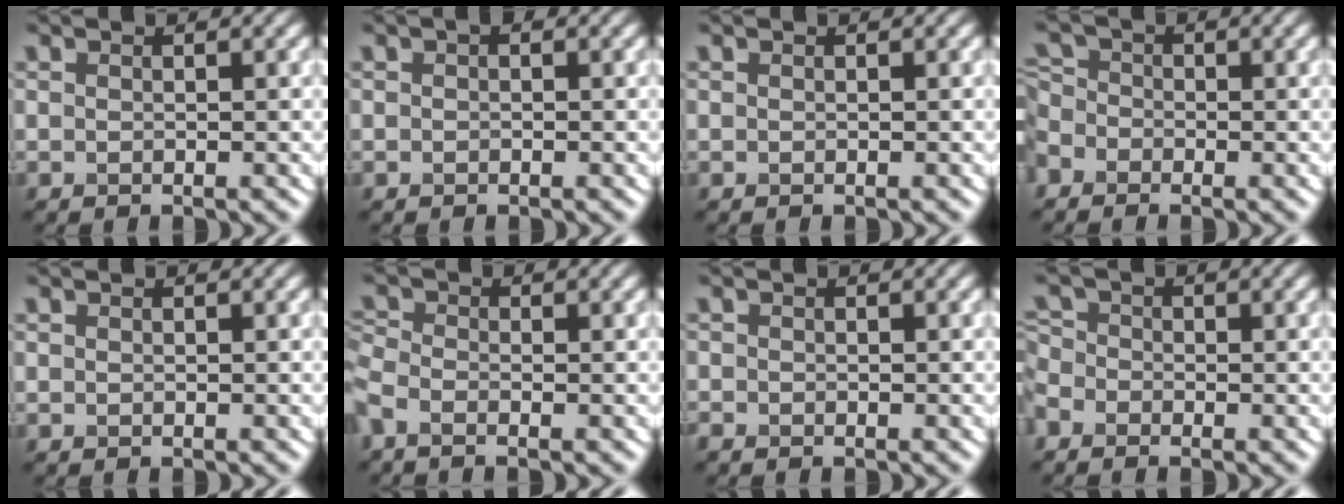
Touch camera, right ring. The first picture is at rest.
{"total": 0.6, "force": [0.1, 0.4, 0.4], "torque": [-0.003, 0.000, -0.001]}
{"total": 0.0}
{"total": 2.8, "force": [-1.7, 2.0, 1.1], "torque": [-0.029, 0.003, -0.040]}
{"total": 0.0}
{"total": 2.2, "force": [-1.3, 1.1, 1.4], "torque": [-0.042, -0.008, -0.042]}
{"total": 0.5, "force": [-0.5, 0.2, 0.1], "torque": [0.000, -0.004, -0.010]}
{"total": 2.1, "force": [-1.3, 1.4, 0.8], "torque": [-0.025, 0.000, -0.032]}